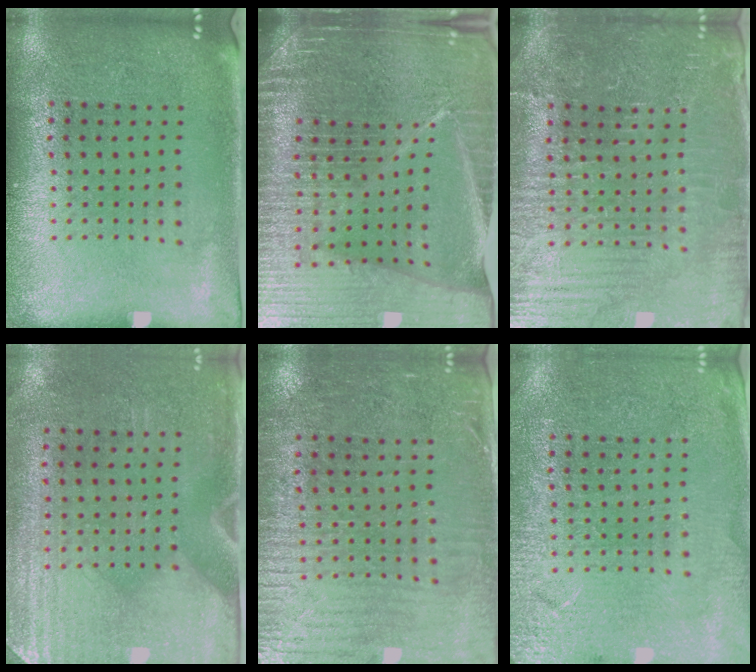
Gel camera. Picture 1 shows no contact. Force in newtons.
{"total": 6.7, "press": 5.8, "slide": 3.4}
{"total": 4.3, "press": 4.2, "slide": 1.3}
{"total": 3.0, "press": 2.6, "slide": 1.5}
{"total": 3.4, "press": 3.0, "slide": 1.5}
{"total": 2.8, "press": 2.8, "slide": 0.1}